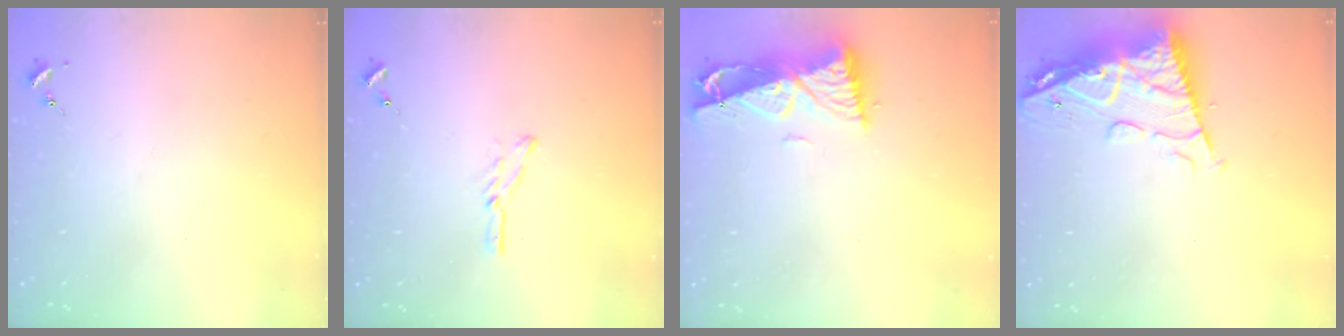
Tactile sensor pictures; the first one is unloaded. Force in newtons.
{"total": 4.8, "press": 4.8, "slide": 0.6}
{"total": 9.7, "press": 9.6, "slide": 1.3}
{"total": 14.0, "press": 13.9, "slide": 1.3}